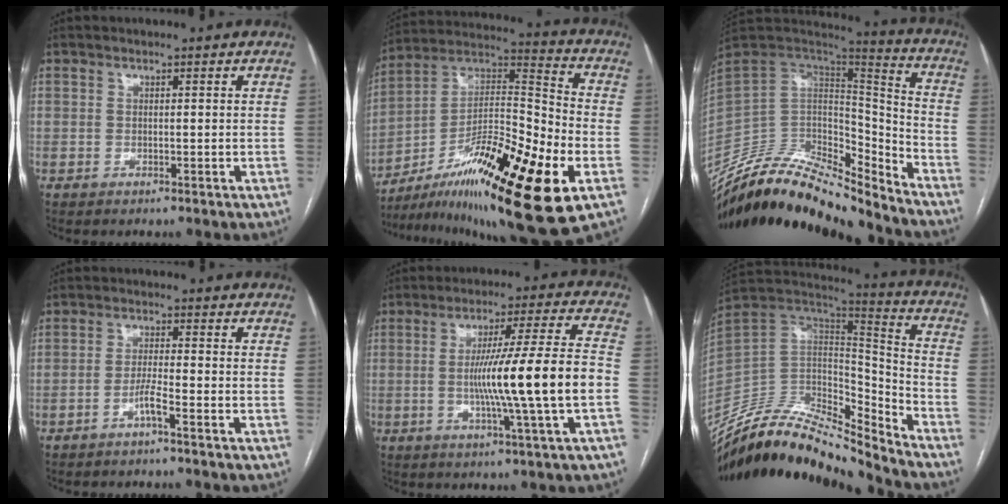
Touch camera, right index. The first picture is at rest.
{"total": 26.0, "force": [-12.3, 3.3, 22.6], "torque": [-0.346, -0.007, -0.200]}
{"total": 26.2, "force": [-23.6, 6.3, 9.5], "torque": [-0.199, 0.020, -0.387]}
{"total": 2.6, "force": [-1.6, -0.5, 2.0], "torque": [-0.039, 0.000, -0.033]}
{"total": 14.9, "force": [-2.4, -1.7, 14.7], "torque": [-0.243, 0.000, -0.041]}
{"total": 24.2, "force": [-22.2, 5.3, 8.3], "torque": [-0.182, 0.028, -0.370]}